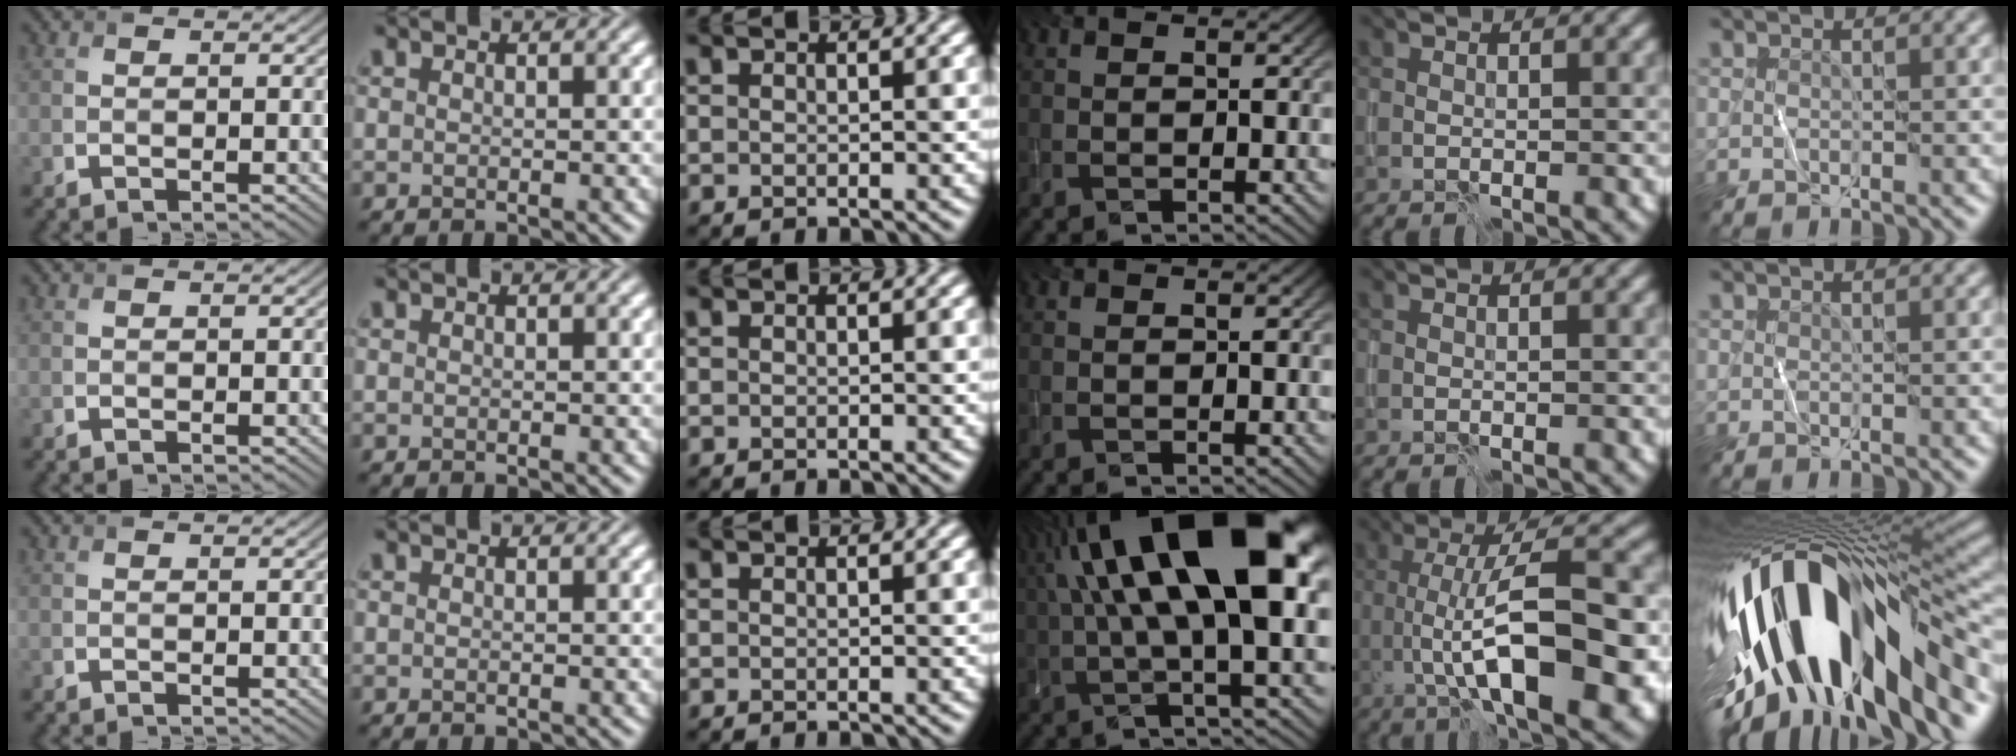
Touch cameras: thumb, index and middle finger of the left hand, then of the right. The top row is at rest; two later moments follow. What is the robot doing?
{"motion": "wipe", "object": "whiteboard"}